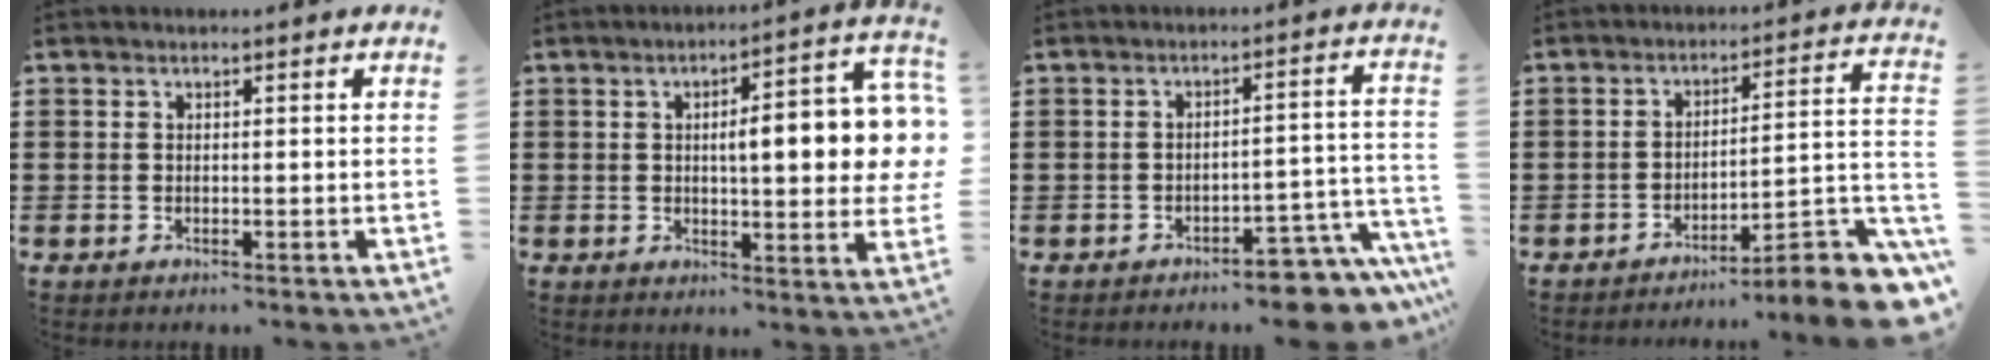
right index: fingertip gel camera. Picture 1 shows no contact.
{"total": 9.7, "force": [1.5, 2.4, 9.2], "torque": [-0.137, -0.008, 0.016]}
{"total": 5.6, "force": [-5.1, 0.7, 2.1], "torque": [-0.031, 0.005, -0.095]}
{"total": 6.1, "force": [-5.0, 0.1, 3.4], "torque": [-0.051, -0.013, -0.099]}